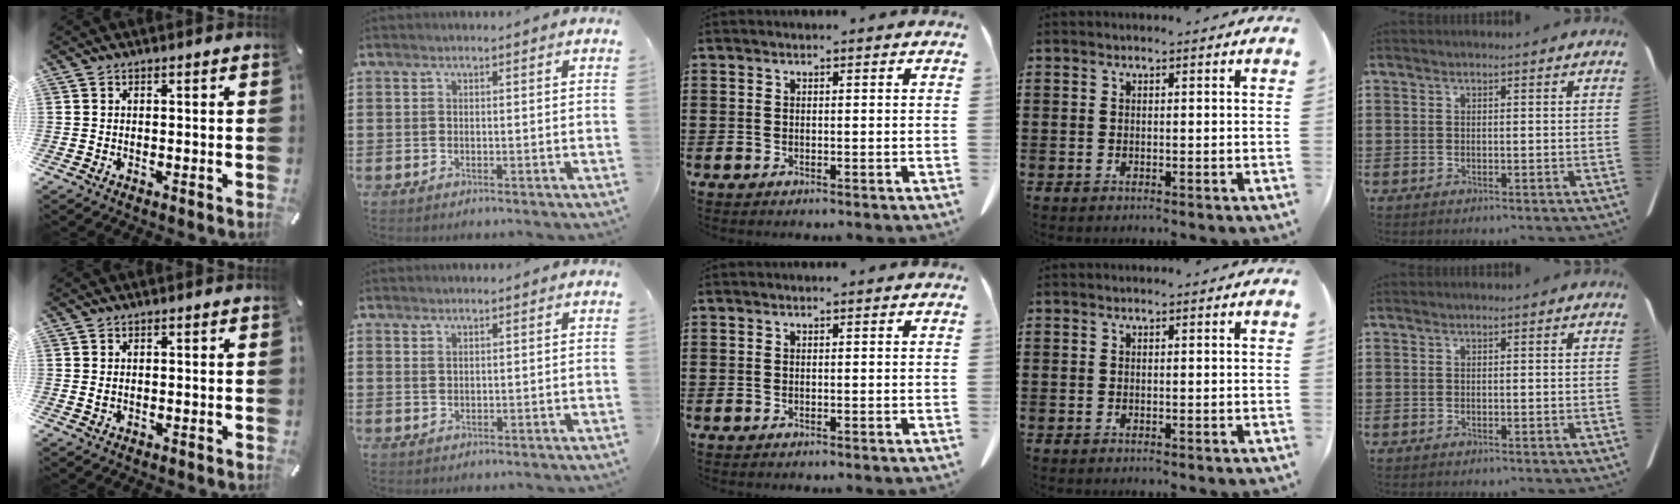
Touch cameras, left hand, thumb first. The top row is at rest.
{"thumb": {"total": 1.0, "force": [0.2, 0.7, 0.7], "torque": [-0.006, 0.001, 0.001]}, "index": {"total": 1.0, "force": [0.8, 0.3, 0.4], "torque": [-0.009, 0.002, 0.016]}}